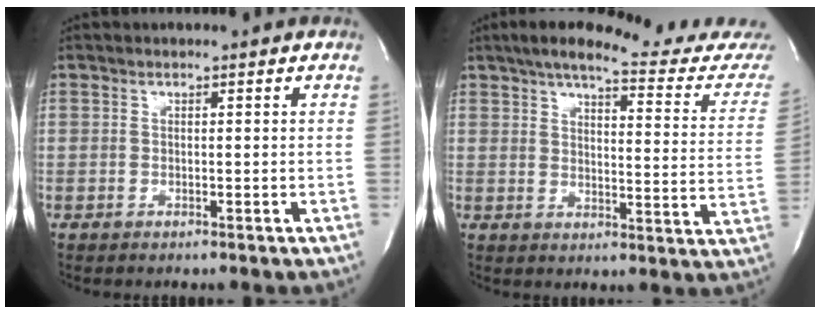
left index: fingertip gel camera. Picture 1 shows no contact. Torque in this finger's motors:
{"motor_torque": [-0.28, -0.34, 0.28, 0.05]}